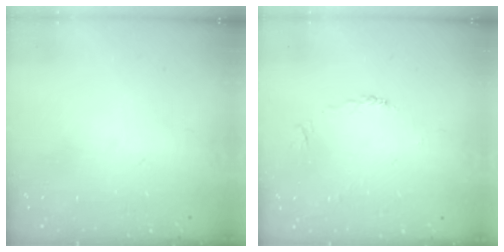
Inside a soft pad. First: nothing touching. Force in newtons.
{"total": 2.2, "press": 2.1, "slide": 0.4}